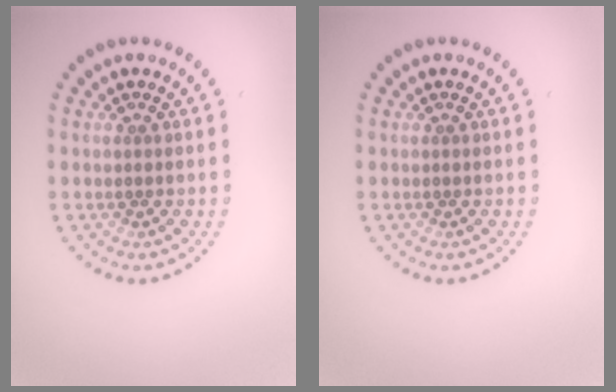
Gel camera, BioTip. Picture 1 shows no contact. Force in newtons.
{"total": 0.0}